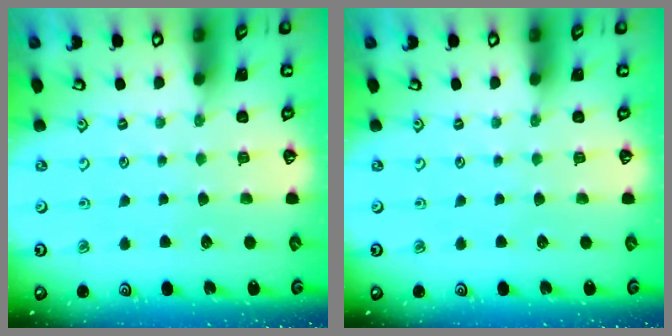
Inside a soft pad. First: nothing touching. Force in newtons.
{"total": 0.0}